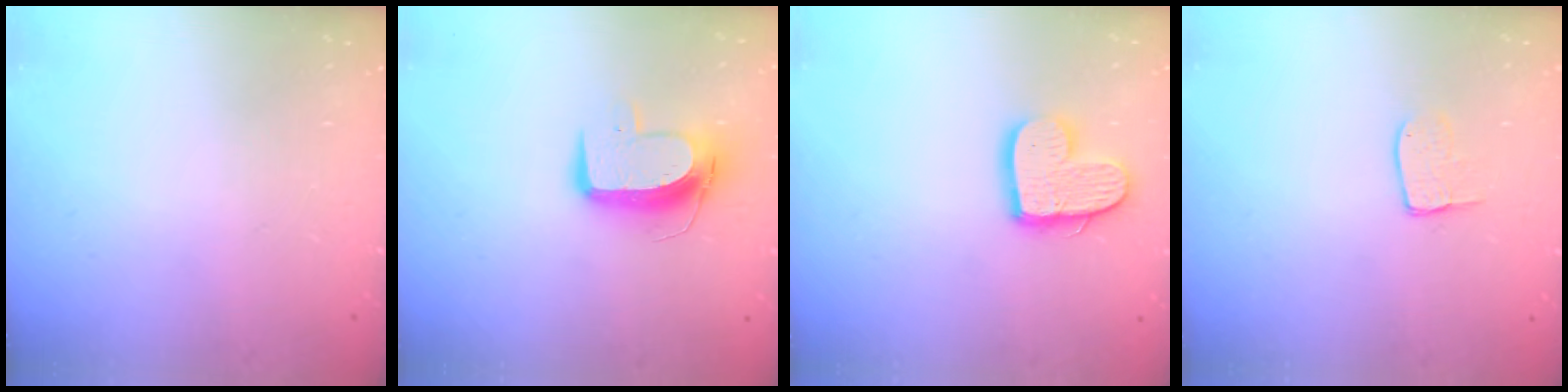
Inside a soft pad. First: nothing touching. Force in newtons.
{"total": 11.1, "press": 11.0, "slide": 1.2}
{"total": 12.5, "press": 12.4, "slide": 1.1}
{"total": 6.1, "press": 6.1, "slide": 0.5}